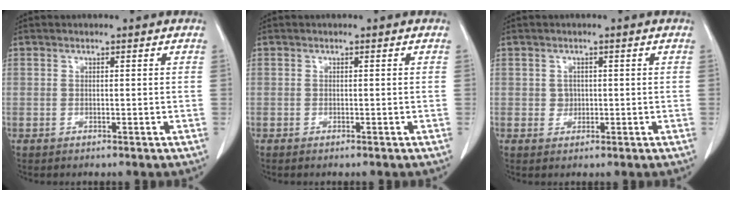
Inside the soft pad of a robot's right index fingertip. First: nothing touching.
{"total": 0.5, "force": [-0.5, 0.0, 0.3], "torque": [-0.008, -0.002, -0.008]}
{"total": 1.4, "force": [0.1, 1.4, 0.5], "torque": [-0.007, 0.002, 0.004]}